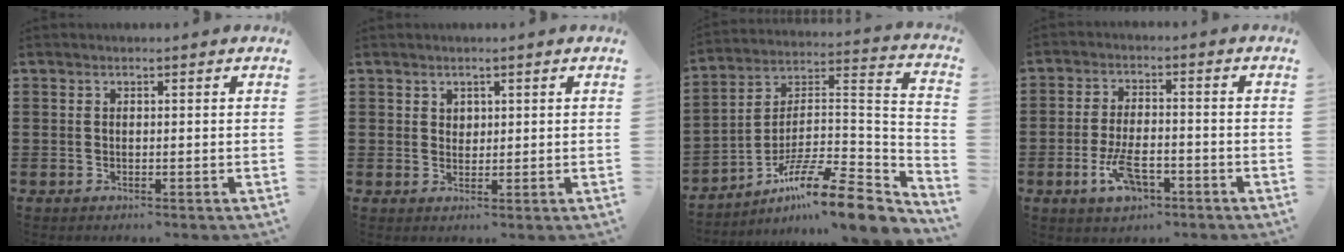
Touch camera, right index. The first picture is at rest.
{"total": 1.6, "force": [1.0, 1.2, 0.2], "torque": [-0.007, 0.004, 0.021]}
{"total": 12.8, "force": [-9.7, 1.8, 8.2], "torque": [-0.132, 0.011, -0.184]}
{"total": 7.0, "force": [-3.1, 3.1, 5.5], "torque": [-0.121, -0.002, -0.060]}